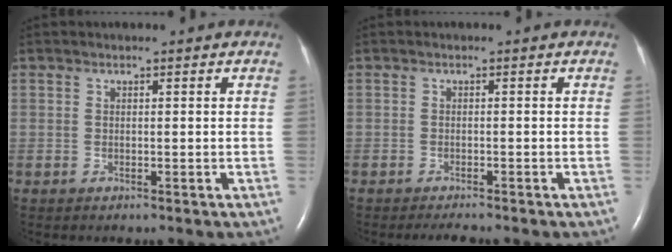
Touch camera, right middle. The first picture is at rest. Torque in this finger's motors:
{"motor_torque": [0.53, -0.52, 0.11, 0.08]}